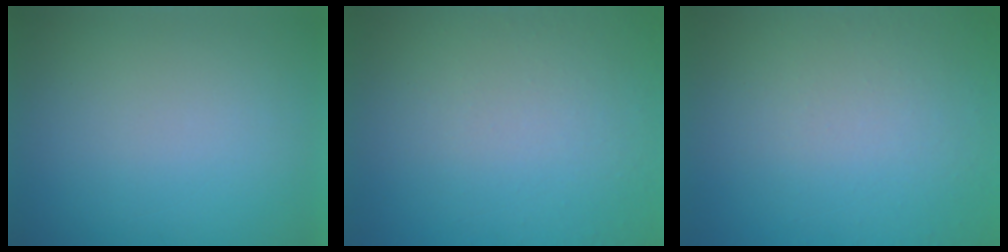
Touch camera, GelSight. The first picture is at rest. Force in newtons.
{"total": 4.7}
{"total": 4.7}